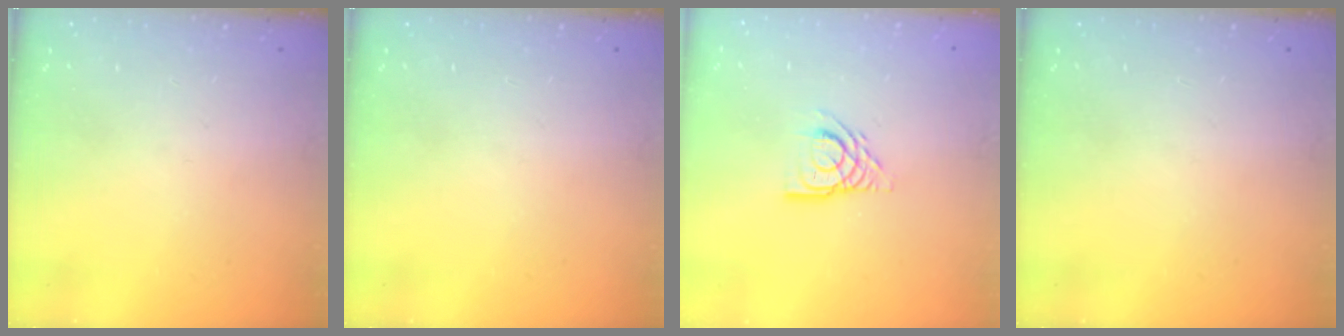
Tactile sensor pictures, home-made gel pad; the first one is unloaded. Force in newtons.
{"total": 0.0}
{"total": 8.0, "press": 8.0, "slide": 0.7}
{"total": 0.0}